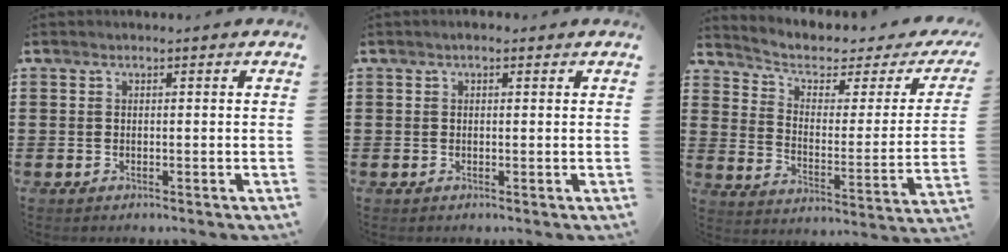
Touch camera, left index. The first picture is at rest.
{"total": 0.7, "force": [0.3, 0.4, 0.6], "torque": [-0.011, 0.006, 0.004]}
{"total": 3.5, "force": [2.0, 1.5, 2.4], "torque": [-0.063, -0.017, 0.026]}